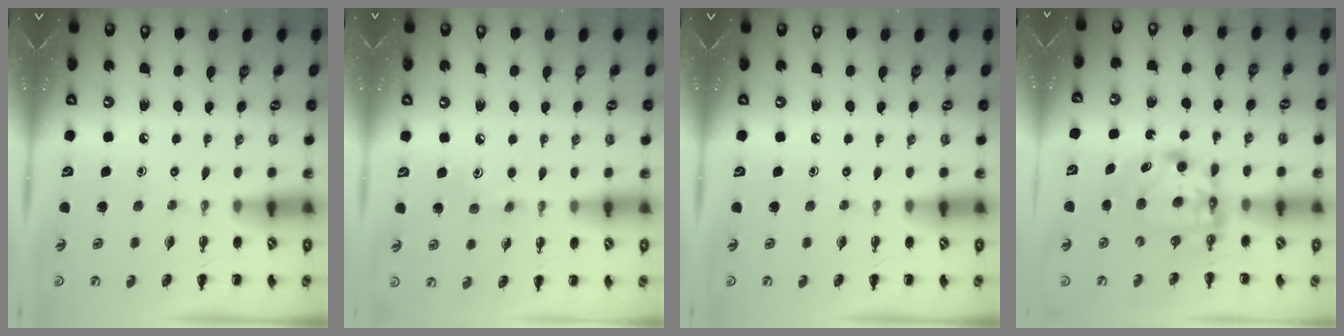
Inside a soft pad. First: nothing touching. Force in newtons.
{"total": 5.9, "press": 5.7, "slide": 1.4}
{"total": 0.0}
{"total": 6.7, "press": 6.6, "slide": 1.0}